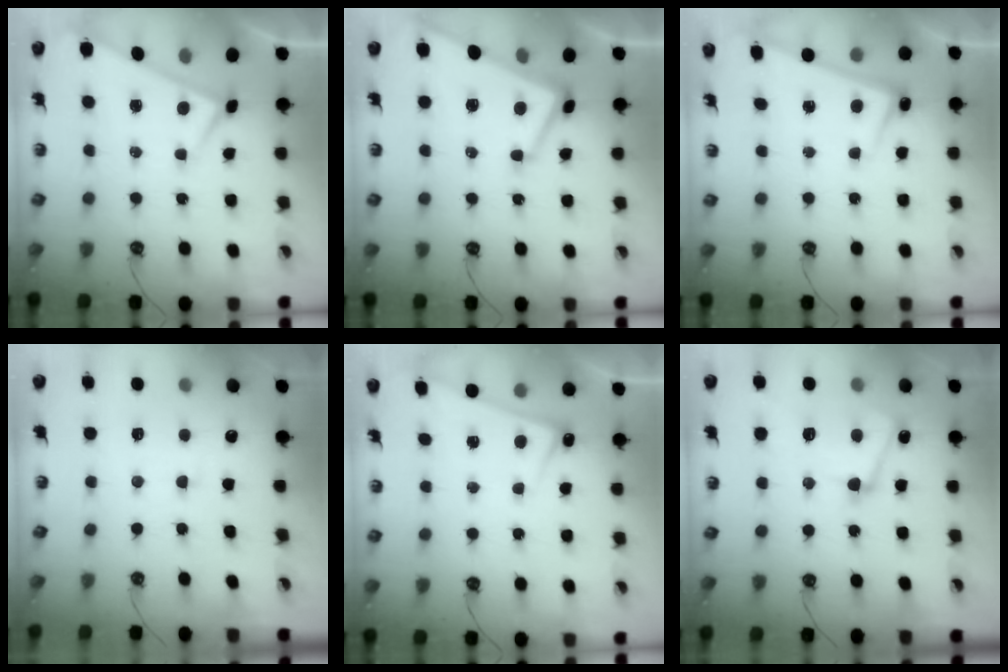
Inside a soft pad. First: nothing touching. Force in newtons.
{"total": 1.2, "press": 0.7, "slide": 1.0}
{"total": 2.9, "press": 2.8, "slide": 0.7}
{"total": 4.1, "press": 4.1, "slide": 0.5}
{"total": 2.9, "press": 2.8, "slide": 0.3}
{"total": 8.4, "press": 8.2, "slide": 1.7}